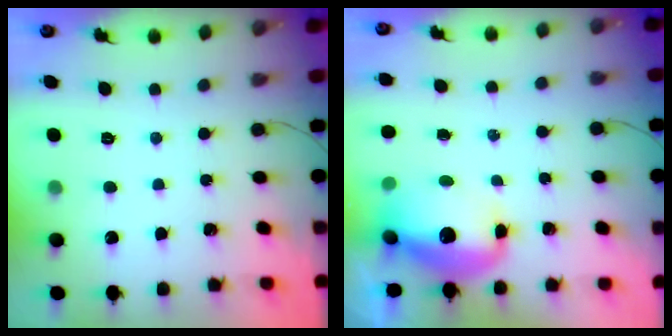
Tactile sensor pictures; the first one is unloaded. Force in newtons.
{"total": 13.1, "press": 12.8, "slide": 2.8}